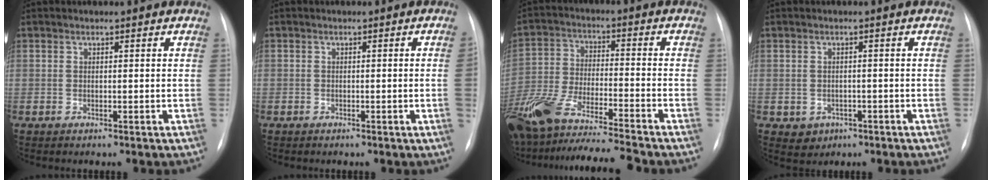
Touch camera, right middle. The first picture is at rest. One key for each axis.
{"total": 1.3, "fx": -0.2, "fy": -0.4, "fz": 1.2, "tx": -0.015, "ty": 0.001, "tz": -0.002}
{"total": 18.8, "fx": -16.2, "fy": 0.6, "fz": 9.4, "tx": -0.211, "ty": -0.029, "tz": -0.288}
{"total": 2.8, "fx": -1.1, "fy": 2.4, "fz": 0.7, "tx": -0.007, "ty": 0.005, "tz": -0.006}